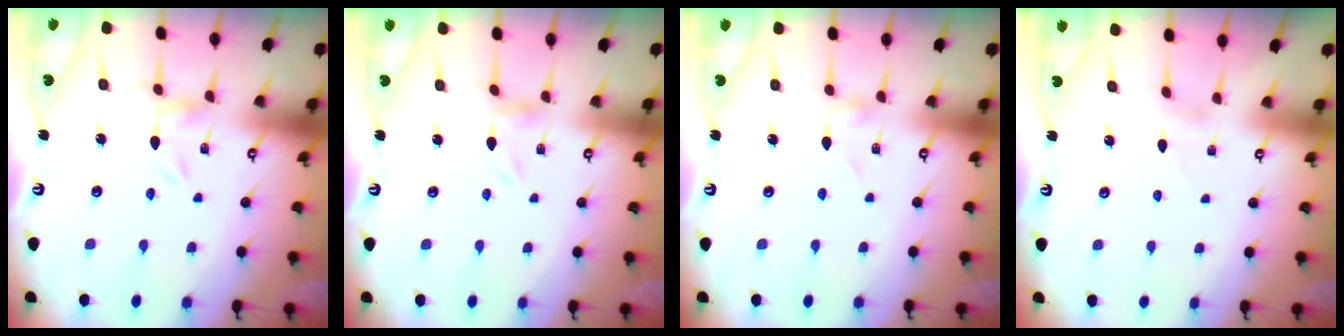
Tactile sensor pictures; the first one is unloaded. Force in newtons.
{"total": 0.0}
{"total": 0.9, "press": 0.9, "slide": 0.1}
{"total": 0.0}